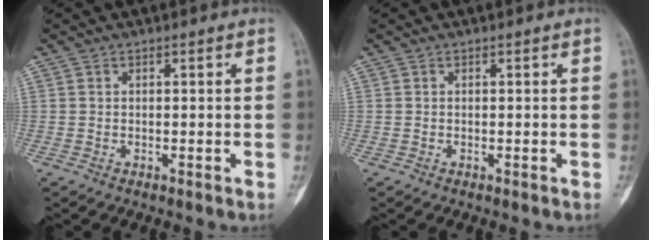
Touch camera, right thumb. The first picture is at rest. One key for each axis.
{"total": 0.0}